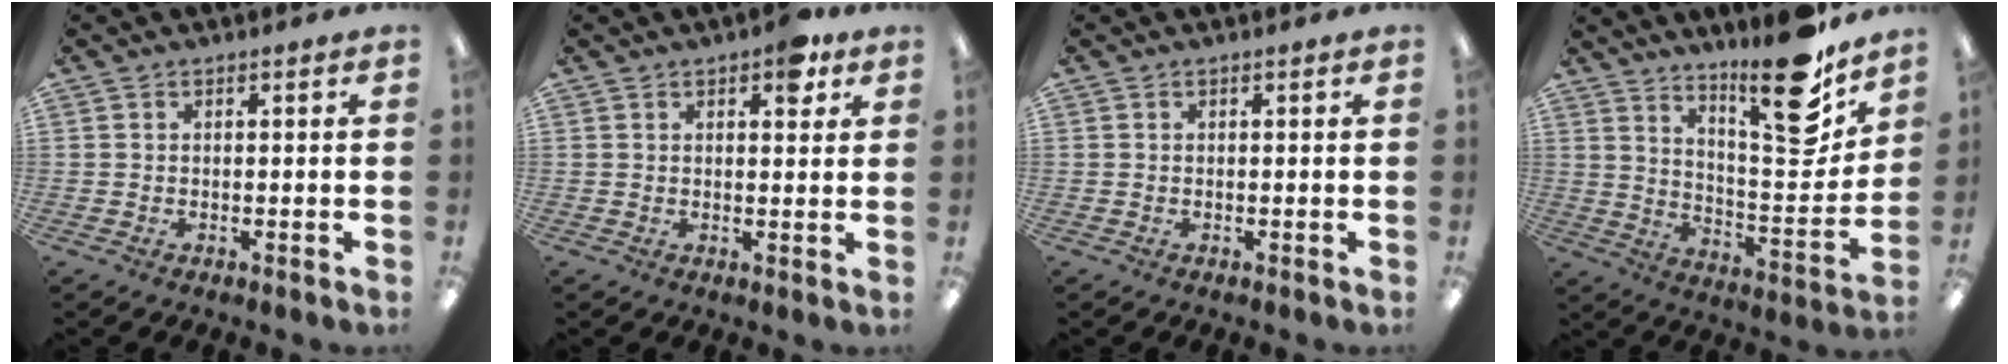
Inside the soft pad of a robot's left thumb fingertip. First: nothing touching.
{"total": 5.5, "force": [3.0, 2.6, 3.7], "torque": [-0.040, -0.008, 0.046]}
{"total": 0.0}
{"total": 18.1, "force": [14.0, 4.0, 10.8], "torque": [-0.153, -0.112, 0.223]}